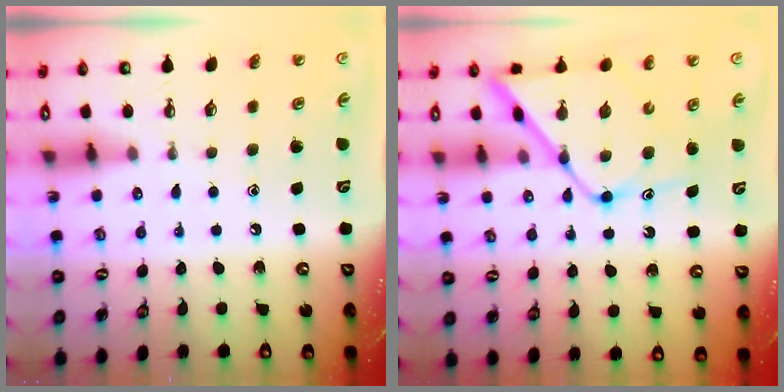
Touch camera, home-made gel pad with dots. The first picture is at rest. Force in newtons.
{"total": 13.9, "press": 13.9, "slide": 1.1}